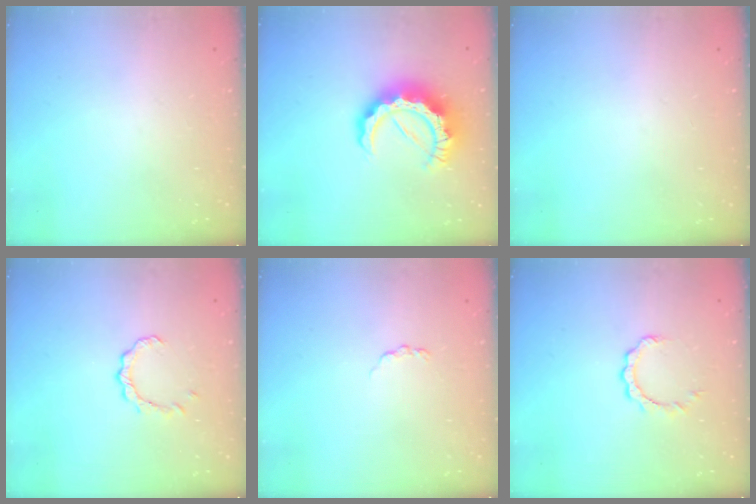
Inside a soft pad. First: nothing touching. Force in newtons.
{"total": 13.4, "press": 13.3, "slide": 1.5}
{"total": 0.0}
{"total": 2.4, "press": 2.4, "slide": 0.3}
{"total": 2.8, "press": 2.7, "slide": 0.4}
{"total": 4.6, "press": 4.6, "slide": 0.3}